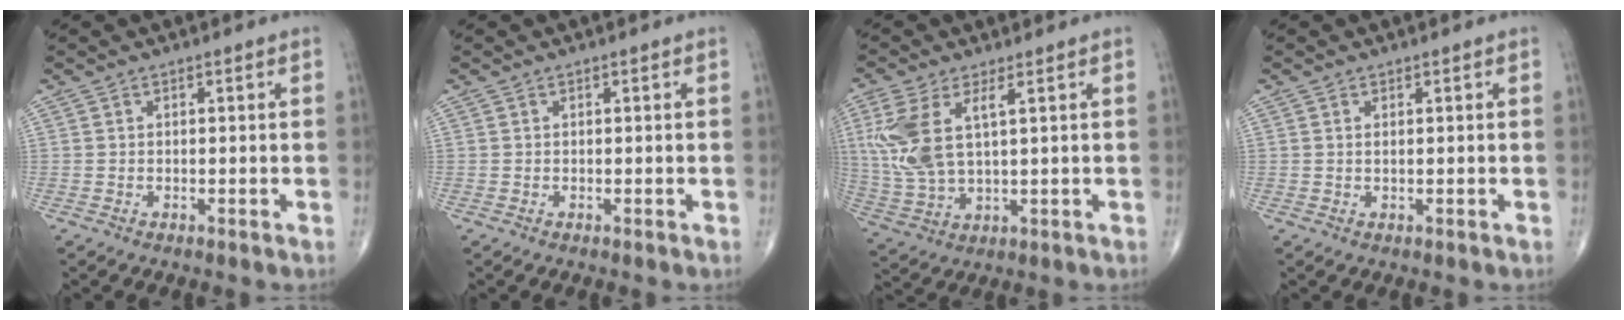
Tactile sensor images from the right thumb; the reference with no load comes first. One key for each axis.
{"total": 0.0}
{"total": 11.7, "fx": 3.3, "fy": 5.2, "fz": 10.0, "tx": -0.241, "ty": -0.007, "tz": 0.078}
{"total": 0.7, "fx": 0.3, "fy": 0.2, "fz": 0.6, "tx": -0.016, "ty": 0.000, "tz": 0.006}